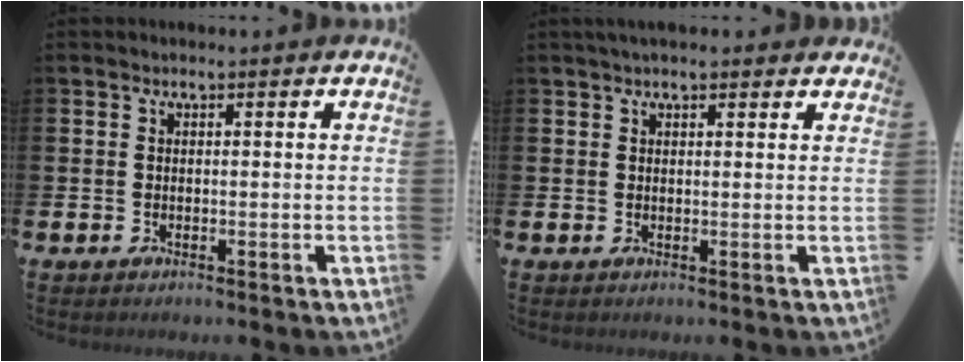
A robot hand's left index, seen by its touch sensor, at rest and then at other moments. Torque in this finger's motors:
{"motor_torque": [0.89, -1.25, 0.21, 0.21]}